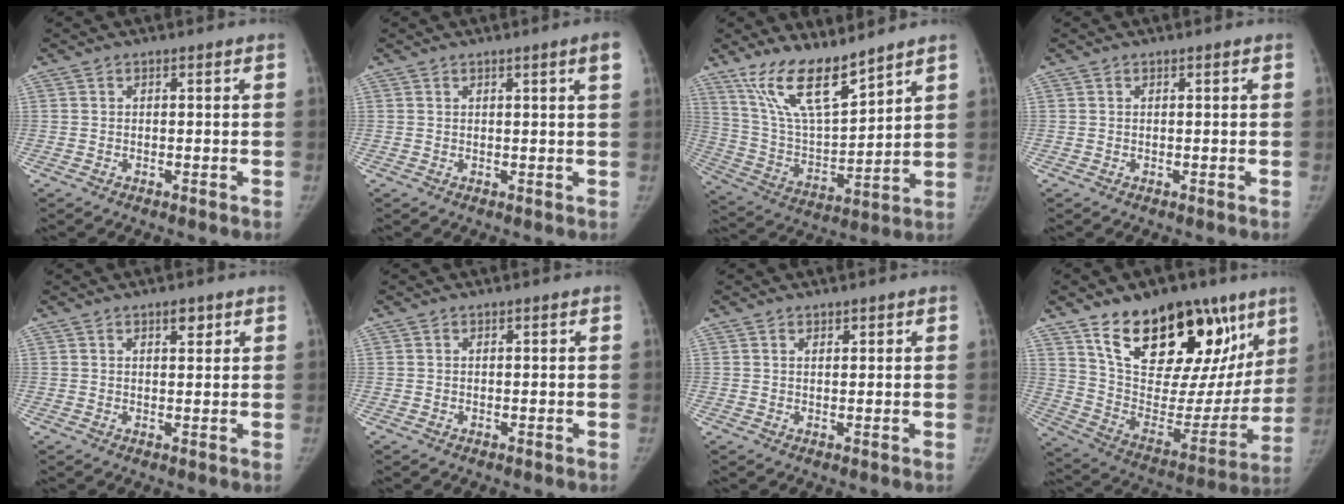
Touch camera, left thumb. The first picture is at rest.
{"total": 2.9, "force": [1.4, -0.3, 2.5], "torque": [-0.036, -0.007, 0.020]}
{"total": 14.9, "force": [11.3, 3.9, 8.9], "torque": [-0.145, -0.064, 0.227]}
{"total": 0.0}
{"total": 2.4, "force": [1.5, 1.0, 1.6], "torque": [-0.017, -0.009, 0.024]}
{"total": 0.0}
{"total": 1.2, "force": [0.9, 0.6, 0.5], "torque": [0.000, -0.005, 0.012]}
{"total": 31.0, "force": [17.6, 15.9, 19.9], "torque": [-0.250, -0.040, 0.285]}